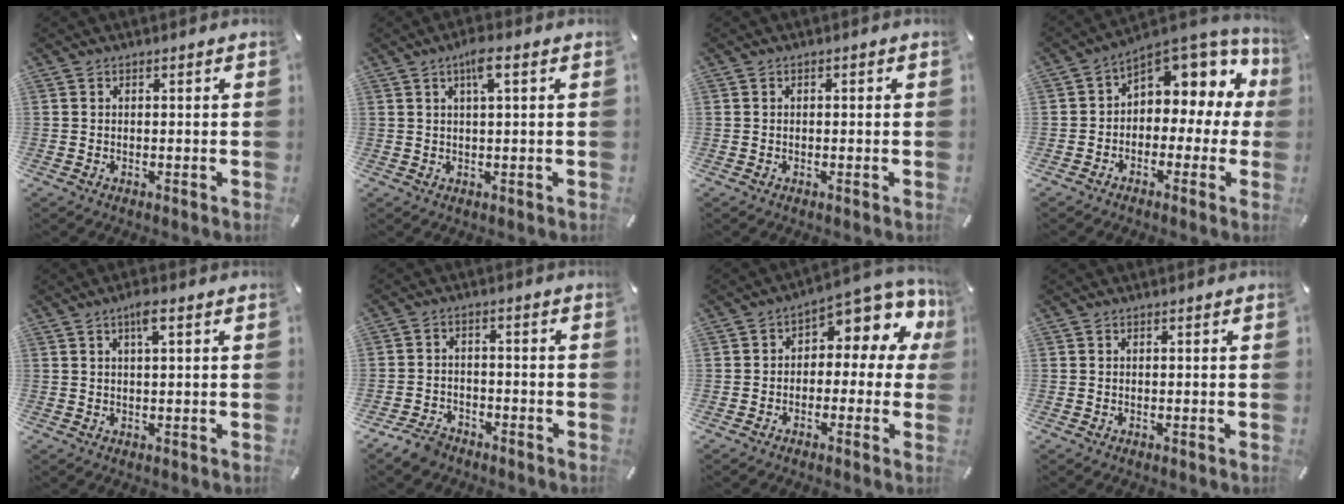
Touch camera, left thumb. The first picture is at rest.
{"total": 4.4, "force": [1.9, 0.8, 3.9], "torque": [-0.081, 0.006, 0.031]}
{"total": 0.0}
{"total": 6.9, "force": [3.2, 5.2, 3.1], "torque": [-0.045, -0.035, 0.056]}
{"total": 3.4, "force": [1.7, 0.6, 3.0], "torque": [-0.055, 0.001, 0.024]}
{"total": 5.1, "force": [-4.0, 2.6, 1.6], "torque": [-0.040, 0.021, -0.079]}
{"total": 7.9, "force": [3.2, 4.6, 5.5], "torque": [-0.069, -0.030, 0.055]}
{"total": 0.0}